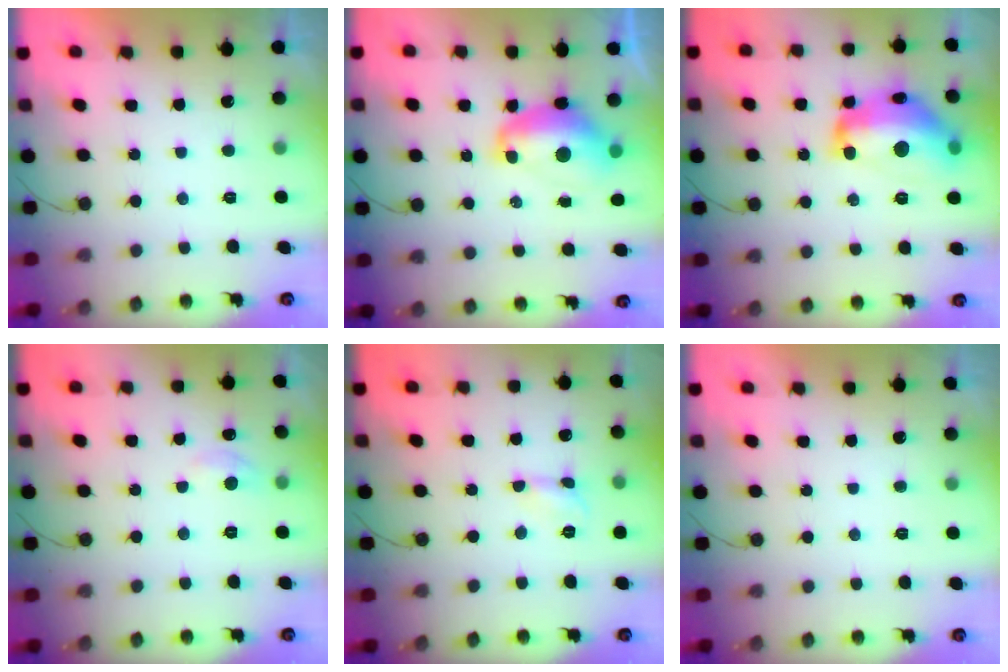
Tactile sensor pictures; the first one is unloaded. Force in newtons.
{"total": 11.3, "press": 11.2, "slide": 1.1}
{"total": 18.8, "press": 18.8, "slide": 1.1}
{"total": 6.2, "press": 6.1, "slide": 0.9}
{"total": 2.7, "press": 2.7, "slide": 0.2}
{"total": 0.0}